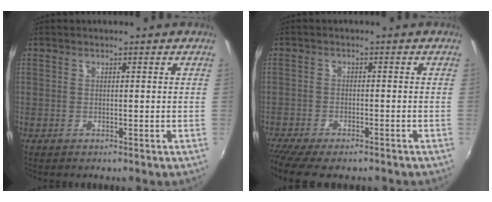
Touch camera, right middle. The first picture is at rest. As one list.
[{"total": 9.2, "force": [-7.7, 2.1, 4.6], "torque": [-0.113, -0.040, -0.130]}]